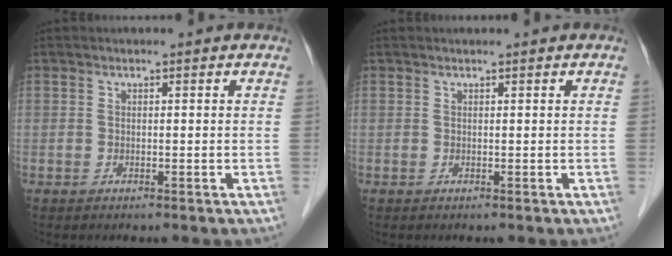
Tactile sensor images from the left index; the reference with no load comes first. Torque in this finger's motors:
{"motor_torque": [0.12, -0.01, -0.04, -0.01]}